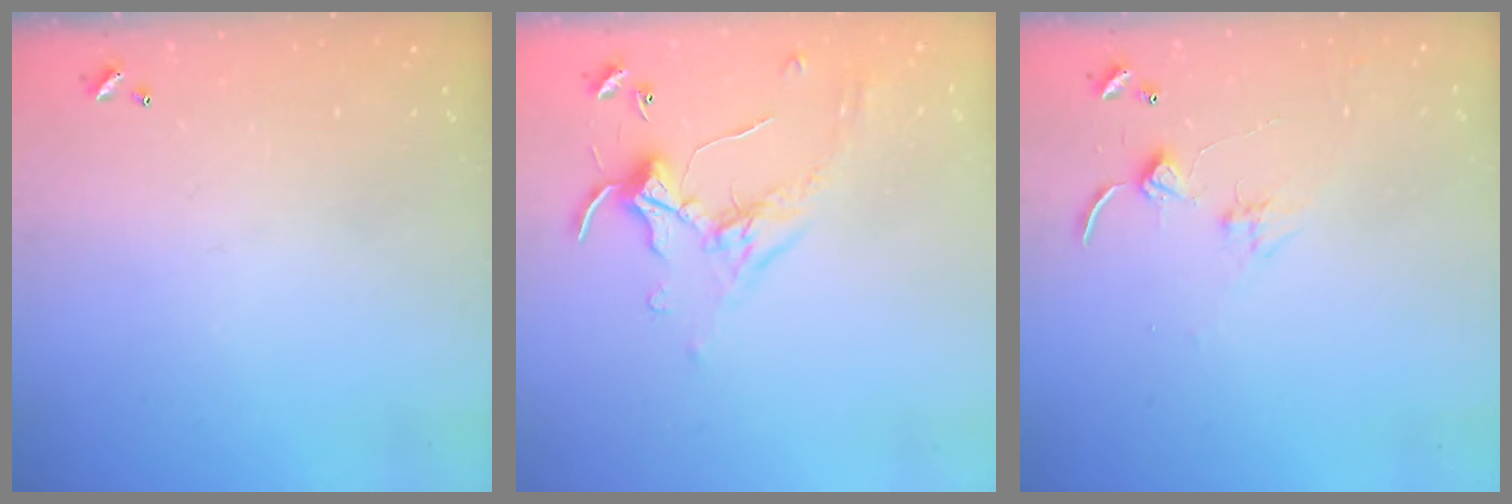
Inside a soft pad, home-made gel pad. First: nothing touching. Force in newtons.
{"total": 0.0}
{"total": 2.4, "press": 2.3, "slide": 0.4}